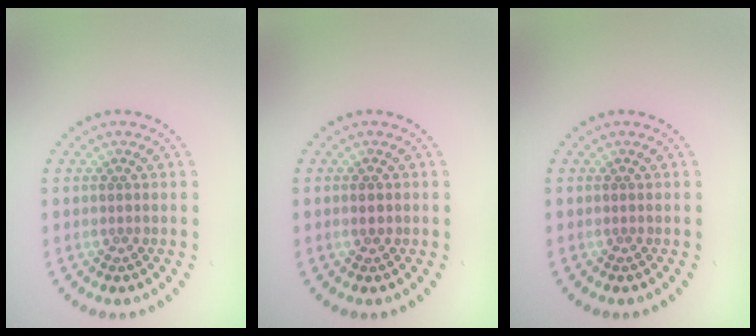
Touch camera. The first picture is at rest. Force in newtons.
{"total": 1.2, "press": 1.2, "slide": 0.2}
{"total": 0.0}